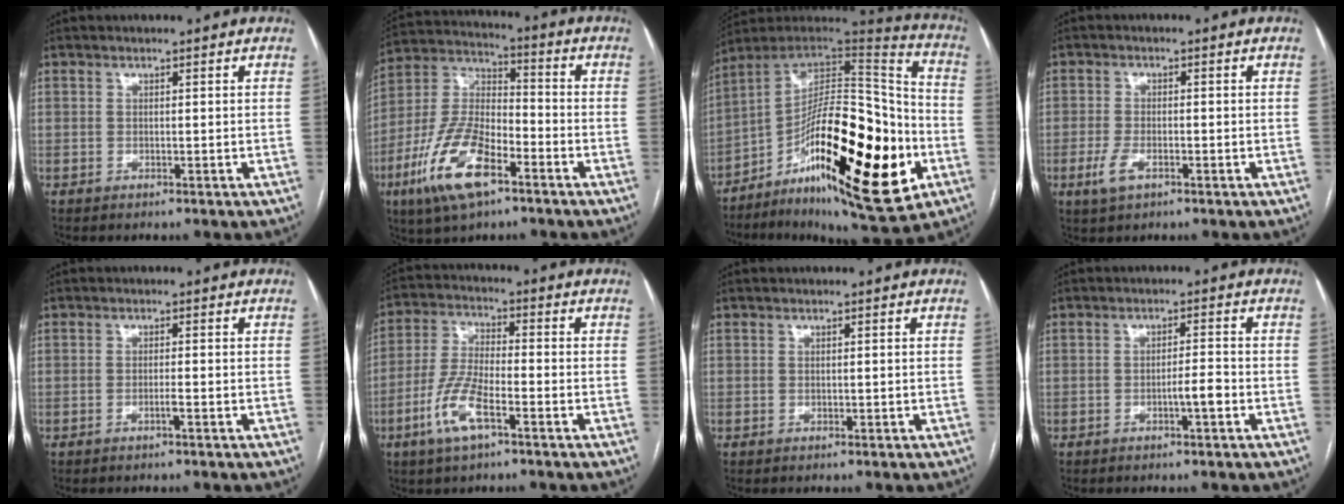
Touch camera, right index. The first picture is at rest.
{"total": 14.9, "force": [-7.6, 5.5, 11.6], "torque": [-0.247, -0.001, -0.140]}
{"total": 28.8, "force": [-9.4, 7.3, 26.2], "torque": [-0.406, -0.009, -0.140]}
{"total": 3.6, "force": [-1.6, 1.6, 2.7], "torque": [-0.065, -0.003, -0.028]}
{"total": 1.1, "force": [-0.6, -0.2, 0.9], "torque": [-0.018, 0.001, -0.010]}
{"total": 8.7, "force": [-4.2, 2.2, 7.3], "torque": [-0.163, -0.005, -0.083]}
{"total": 0.0}
{"total": 2.7, "force": [-1.2, 0.1, 2.4], "torque": [-0.039, 0.001, -0.020]}